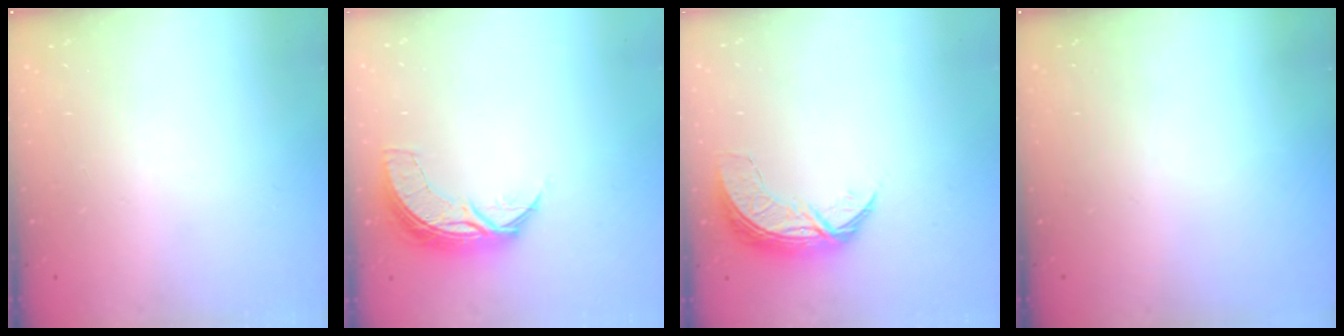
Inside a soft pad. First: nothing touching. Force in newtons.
{"total": 7.9, "press": 7.9, "slide": 0.5}
{"total": 7.8, "press": 7.8, "slide": 0.5}
{"total": 0.0}